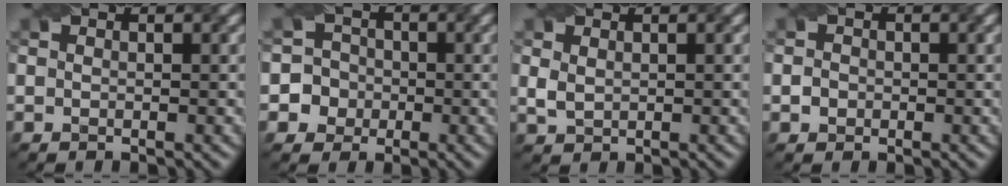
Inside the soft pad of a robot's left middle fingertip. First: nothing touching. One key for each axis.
{"total": 5.8, "fx": -1.8, "fy": 5.4, "fz": 0.5, "tx": 0.002, "ty": 0.014, "tz": -0.057}
{"total": 1.6, "fx": 0.5, "fy": 1.2, "fz": 1.0, "tx": -0.025, "ty": 0.001, "tz": 0.014}
{"total": 1.0, "fx": -0.3, "fy": 0.9, "fz": 0.2, "tx": 0.000, "ty": 0.003, "tz": -0.008}